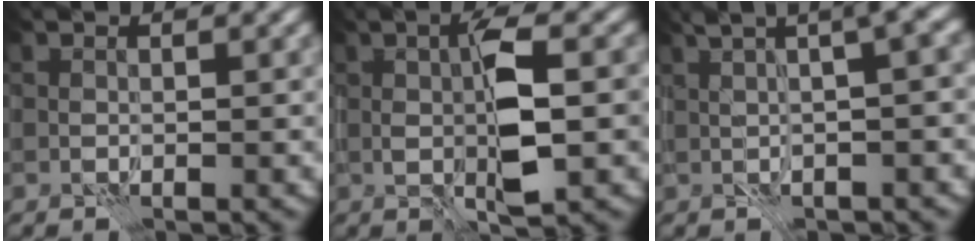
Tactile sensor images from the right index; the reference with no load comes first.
{"total": 5.4, "force": [0.3, 1.6, 5.1], "torque": [-0.101, 0.000, 0.006]}
{"total": 7.6, "force": [2.6, 2.3, 6.8], "torque": [-0.069, 0.029, 0.028]}